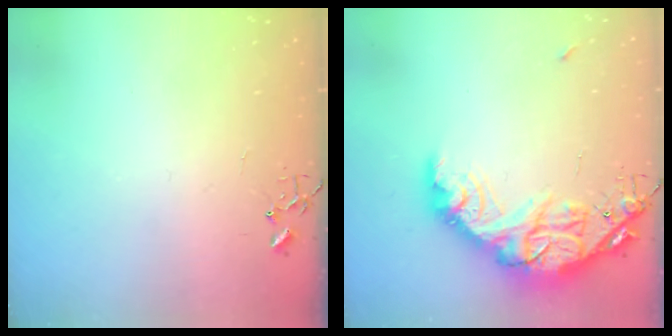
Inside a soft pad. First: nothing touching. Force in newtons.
{"total": 20.6, "press": 20.5, "slide": 1.6}